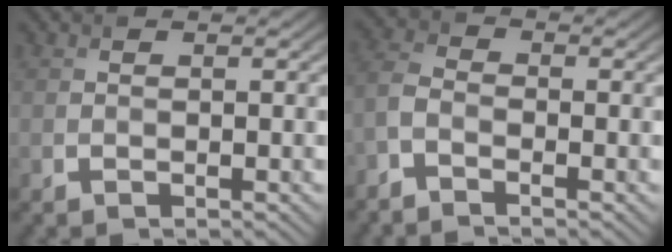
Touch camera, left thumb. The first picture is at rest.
{"total": 3.5, "force": [-2.6, 1.5, 1.9], "torque": [-0.050, 0.004, -0.067]}